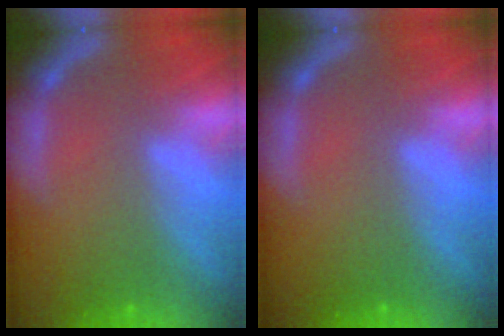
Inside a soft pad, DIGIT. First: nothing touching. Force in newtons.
{"total": 0.0}